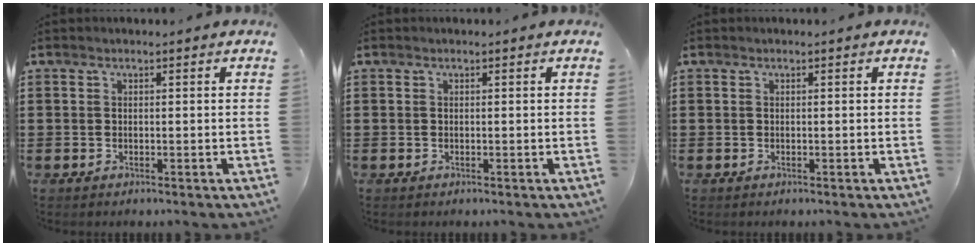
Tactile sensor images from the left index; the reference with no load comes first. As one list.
[{"total": 0.0}, {"total": 0.0}]